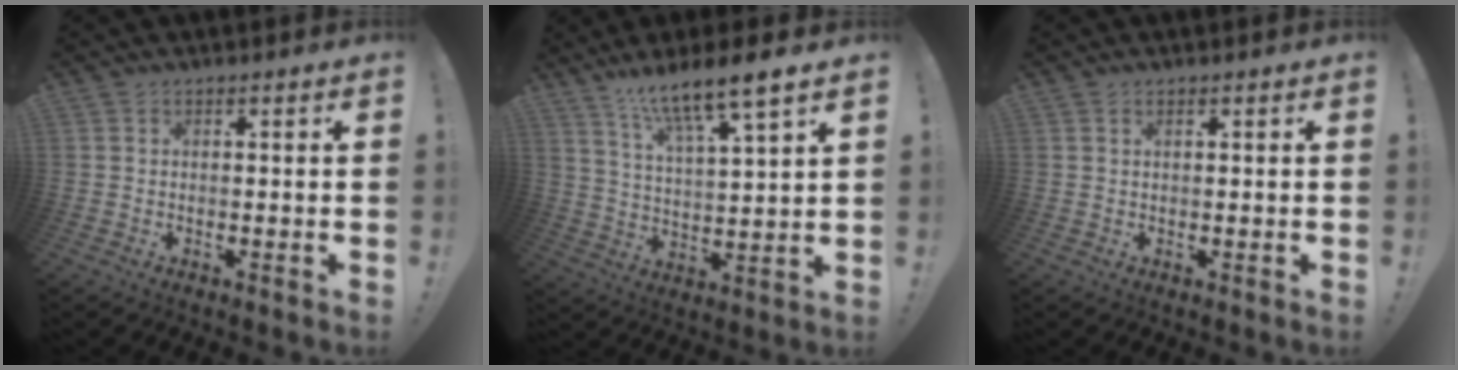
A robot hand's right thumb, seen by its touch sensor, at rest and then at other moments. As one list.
[{"total": 11.3, "force": [9.2, 0.4, 6.5], "torque": [-0.118, -0.061, 0.153]}, {"total": 0.8, "force": [0.5, 0.2, 0.6], "torque": [-0.006, -0.003, 0.008]}]